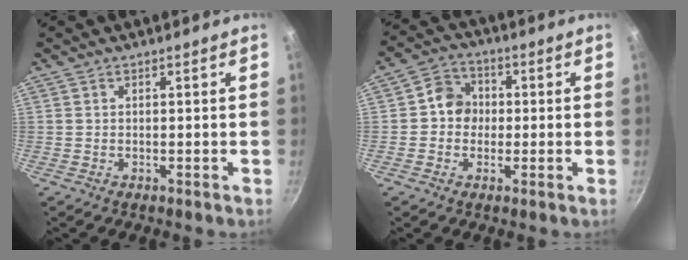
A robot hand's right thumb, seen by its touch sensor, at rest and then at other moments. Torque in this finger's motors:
{"motor_torque": [0.01, 0.05, -0.06, 0.09, 0.00]}